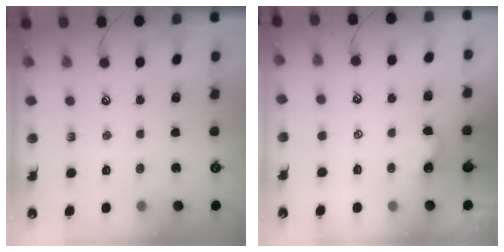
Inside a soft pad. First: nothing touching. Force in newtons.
{"total": 3.8, "press": 3.8, "slide": 0.1}